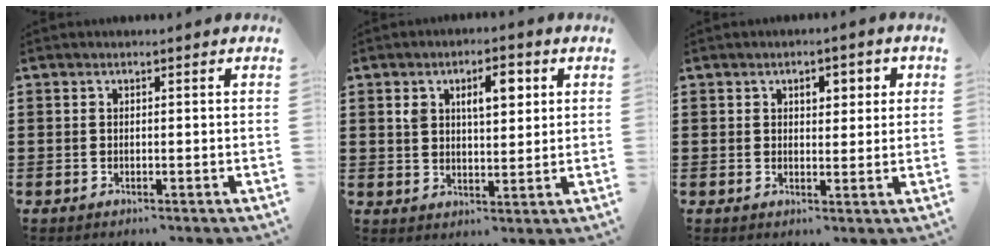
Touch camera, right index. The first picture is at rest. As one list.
[{"total": 6.0, "force": [2.2, 2.7, 4.9], "torque": [-0.080, 0.000, 0.031]}, {"total": 3.0, "force": [1.1, 1.8, 2.1], "torque": [-0.024, 0.001, 0.010]}]